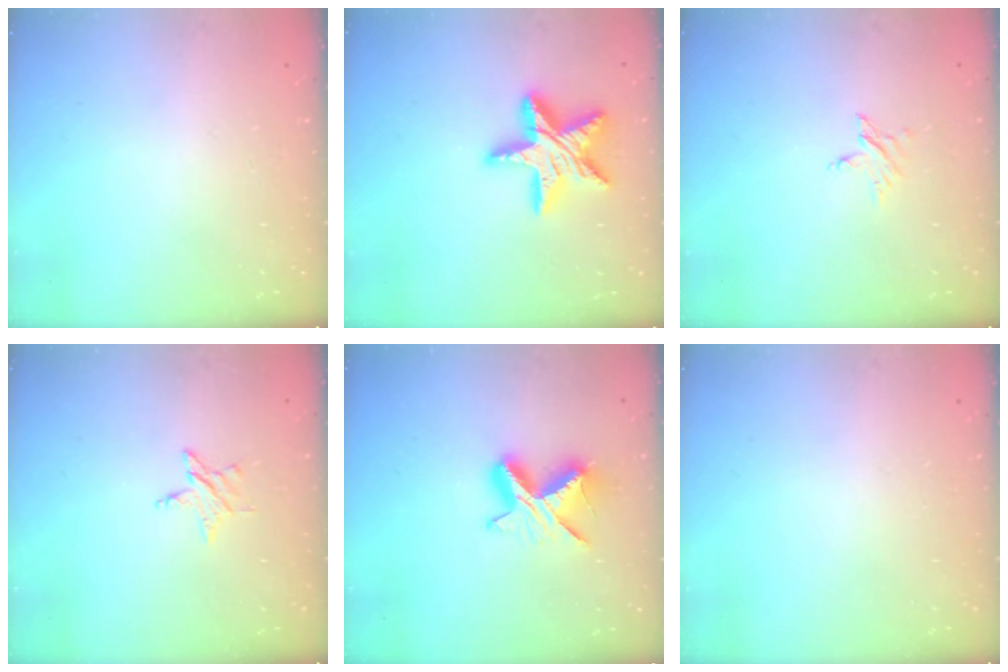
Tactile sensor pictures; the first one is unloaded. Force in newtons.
{"total": 17.4, "press": 17.4, "slide": 1.6}
{"total": 2.8, "press": 2.8, "slide": 0.1}
{"total": 2.8, "press": 2.7, "slide": 0.3}
{"total": 8.9, "press": 8.9, "slide": 0.6}
{"total": 0.0}